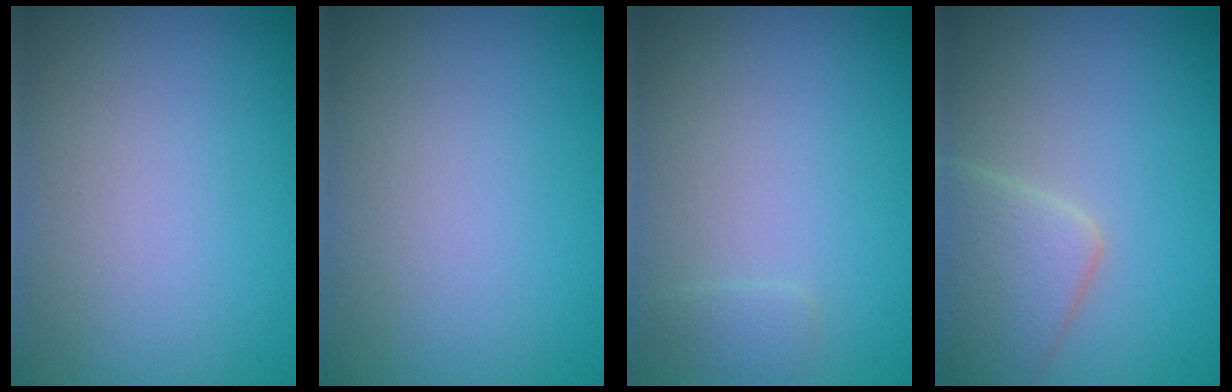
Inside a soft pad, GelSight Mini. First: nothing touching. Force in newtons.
{"total": 0.0}
{"total": 0.8, "press": 0.8, "slide": 0.1}
{"total": 3.7, "press": 3.7, "slide": 0.2}